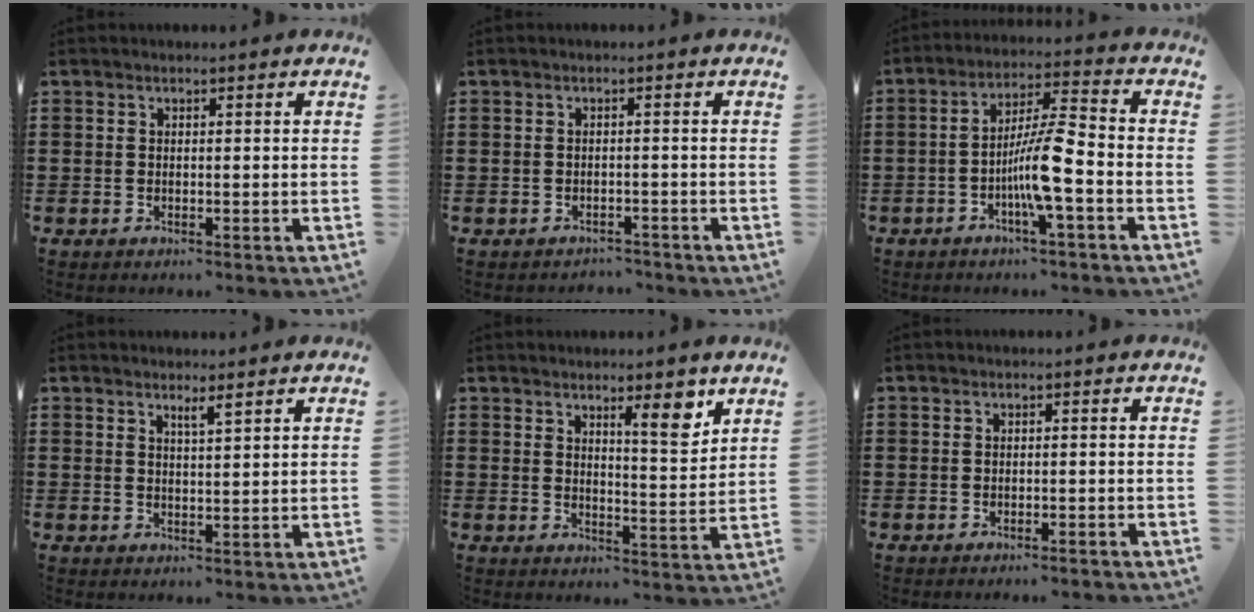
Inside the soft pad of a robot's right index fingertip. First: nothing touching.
{"total": 1.4, "force": [-1.3, 0.4, -0.1], "torque": [-0.003, 0.003, -0.031]}
{"total": 8.4, "force": [-2.8, 0.9, 7.9], "torque": [-0.160, -0.007, -0.059]}
{"total": 1.7, "force": [1.3, -0.1, 1.1], "torque": [-0.021, 0.000, 0.023]}
{"total": 5.9, "force": [4.1, 1.1, 4.1], "torque": [-0.057, -0.016, 0.063]}
{"total": 1.0, "force": [-1.0, 0.0, 0.0], "torque": [-0.004, 0.001, -0.022]}